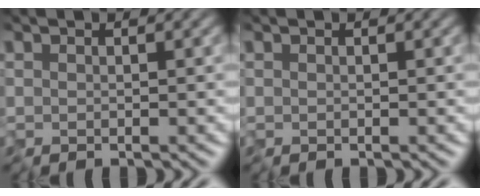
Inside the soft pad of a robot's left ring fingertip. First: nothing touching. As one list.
[{"total": 0.0}]